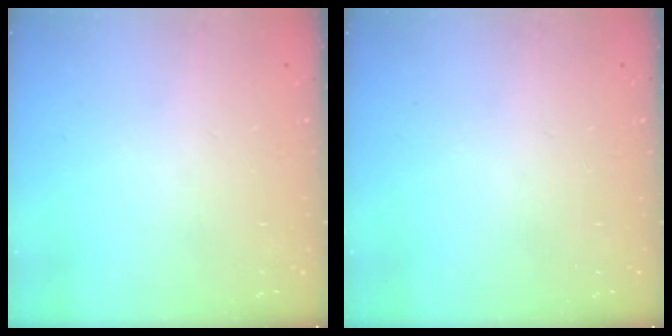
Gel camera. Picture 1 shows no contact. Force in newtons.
{"total": 0.0}